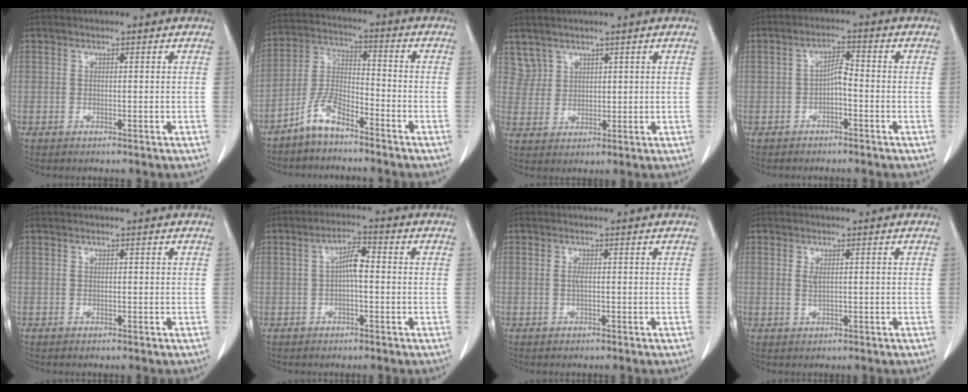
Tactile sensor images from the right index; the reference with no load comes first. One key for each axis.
{"total": 6.8, "fx": -5.3, "fy": 2.1, "fz": 3.7, "tx": -0.083, "ty": 0.003, "tz": -0.110}
{"total": 3.6, "fx": 2.8, "fy": 2.3, "fz": -0.3, "tx": 0.016, "ty": 0.004, "tz": 0.061}
{"total": 2.8, "fx": -0.9, "fy": 0.8, "fz": 2.5, "tx": -0.042, "ty": 0.010, "tz": -0.014}
{"total": 0.0}
{"total": 3.9, "fx": 0.2, "fy": 1.0, "fz": 3.8, "tx": -0.067, "ty": 0.012, "tz": 0.001}
{"total": 0.7, "fx": 0.0, "fy": 0.1, "fz": 0.7, "tx": -0.019, "ty": -0.002, "tz": 0.000}
{"total": 1.3, "fx": 0.3, "fy": 0.3, "fz": 1.3, "tx": -0.028, "ty": -0.003, "tz": 0.009}